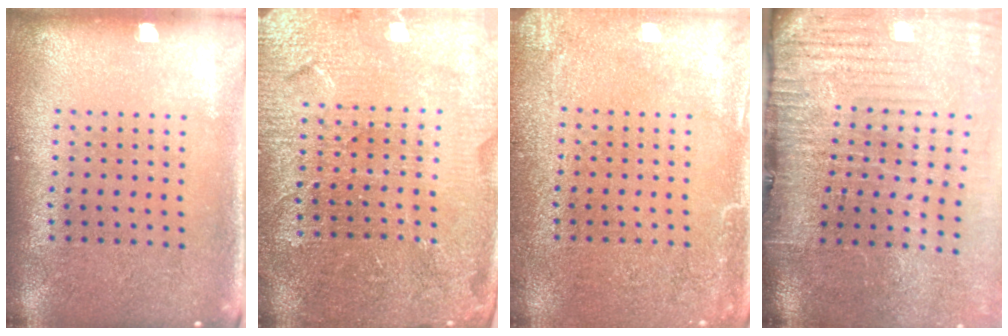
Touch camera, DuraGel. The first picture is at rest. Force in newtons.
{"total": 4.3, "press": 4.1, "slide": 1.2}
{"total": 3.0, "press": 3.0, "slide": 0.3}
{"total": 4.7, "press": 3.8, "slide": 2.8}